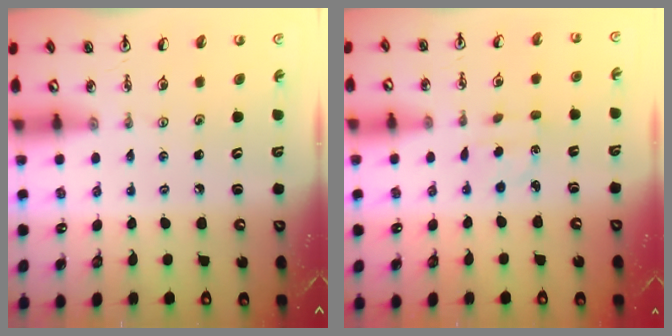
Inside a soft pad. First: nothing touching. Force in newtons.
{"total": 1.9, "press": 1.9, "slide": 0.4}